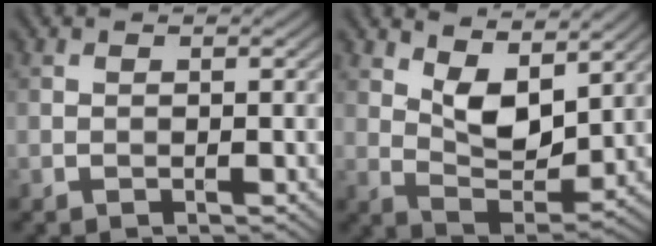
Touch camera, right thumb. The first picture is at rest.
{"total": 7.5, "force": [4.1, 3.6, 5.1], "torque": [-0.104, -0.009, 0.073]}